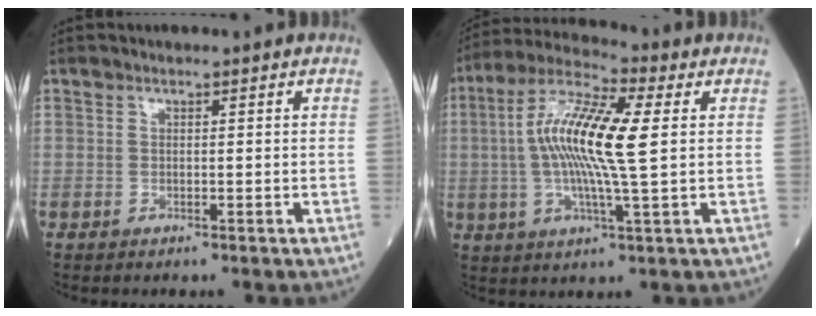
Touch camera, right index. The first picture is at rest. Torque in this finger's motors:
{"motor_torque": [1.87, 0.27, 1.05, 0.21]}